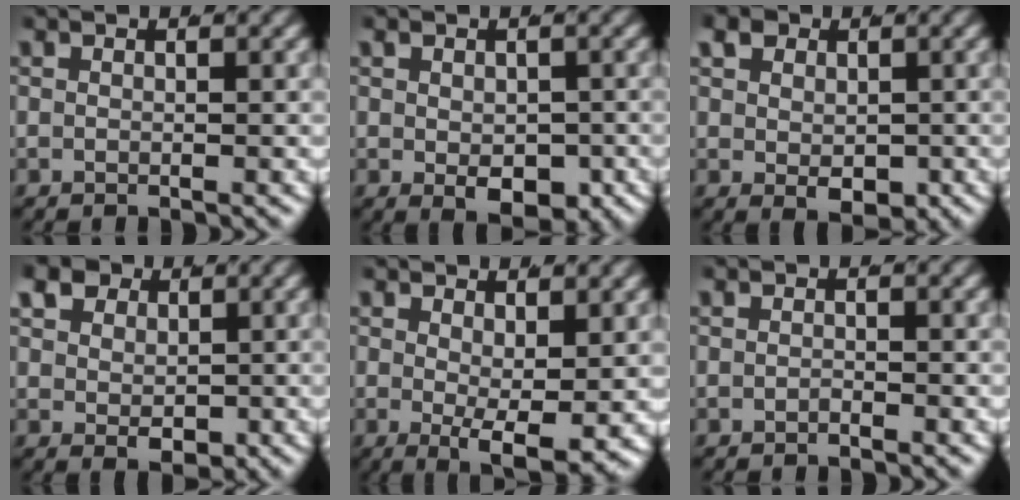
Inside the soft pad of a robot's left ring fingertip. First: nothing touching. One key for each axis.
{"total": 3.4, "fx": -1.5, "fy": 1.6, "fz": 2.7, "tx": -0.040, "ty": -0.024, "tz": -0.007}
{"total": 3.1, "fx": 0.0, "fy": 2.0, "fz": 2.4, "tx": -0.040, "ty": -0.022, "tz": 0.015}
{"total": 4.3, "fx": 1.2, "fy": 3.1, "fz": 2.7, "tx": -0.050, "ty": -0.016, "tz": 0.030}
{"total": 4.3, "fx": -1.2, "fy": 1.1, "fz": 3.9, "tx": -0.060, "ty": -0.035, "tz": -0.001}
{"total": 0.6, "fx": -0.5, "fy": -0.3, "fz": -0.1, "tx": 0.000, "ty": -0.007, "tz": -0.005}